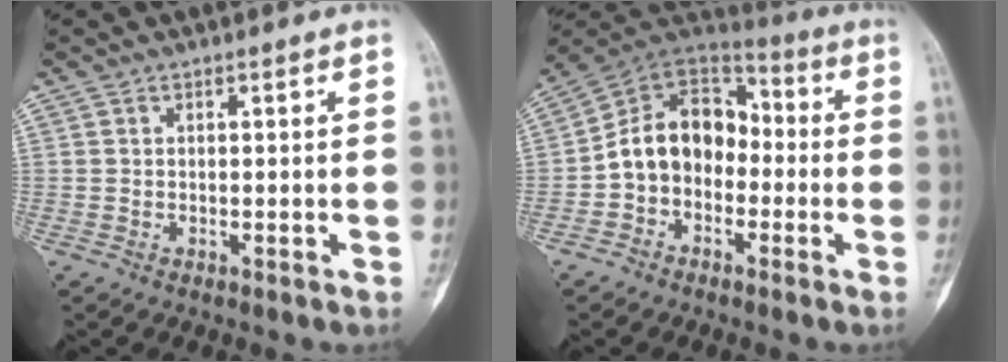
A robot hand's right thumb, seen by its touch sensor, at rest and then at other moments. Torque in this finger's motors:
{"motor_torque": [0.91, 0.93, 0.83, -0.50, 0.28]}